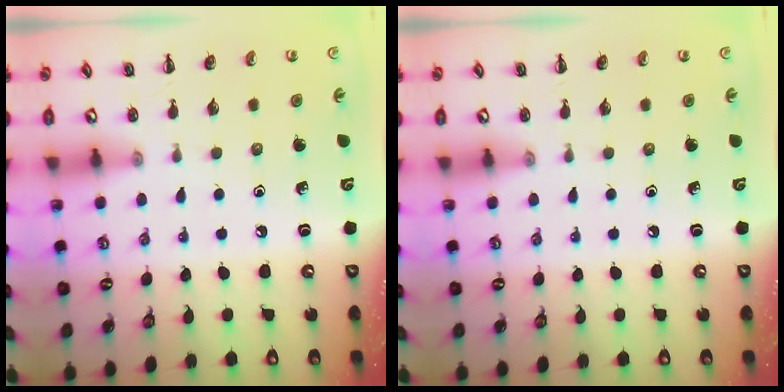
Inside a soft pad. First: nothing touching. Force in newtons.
{"total": 0.0}